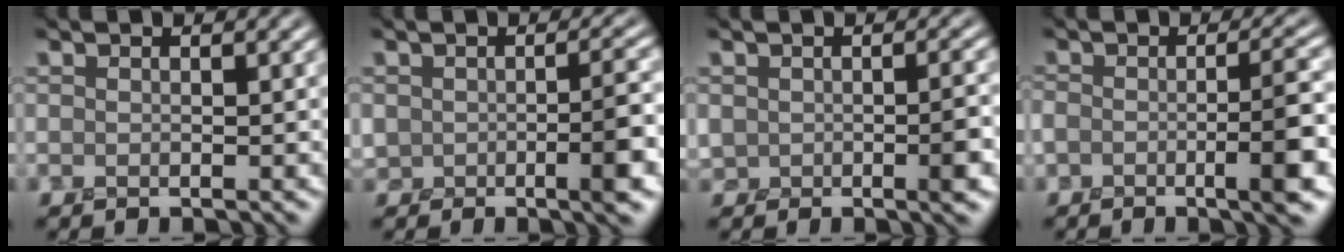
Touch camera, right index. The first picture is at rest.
{"total": 3.8, "force": [-1.2, 1.9, 3.1], "torque": [-0.050, -0.003, -0.024]}
{"total": 3.2, "force": [-0.7, 2.0, 2.3], "torque": [-0.037, -0.006, -0.017]}
{"total": 4.9, "force": [-2.2, 1.1, 4.2], "torque": [-0.070, 0.002, -0.045]}